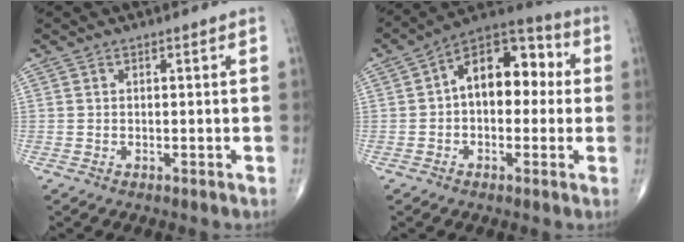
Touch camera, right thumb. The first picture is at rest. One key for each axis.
{"total": 13.8, "fx": 1.2, "fy": 8.5, "fz": 10.8, "tx": -0.120, "ty": 0.041, "tz": 0.001}